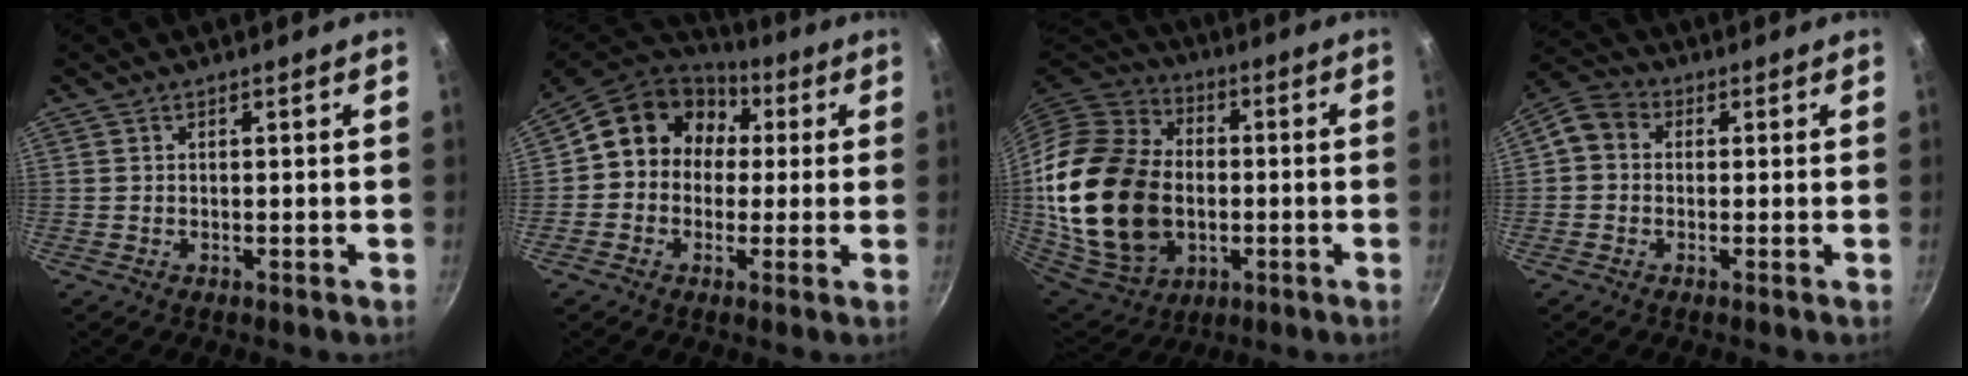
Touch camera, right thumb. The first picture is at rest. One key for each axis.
{"total": 13.7, "fx": 2.0, "fy": 11.9, "fz": 6.5, "tx": -0.074, "ty": 0.033, "tz": 0.010}
{"total": 27.7, "fx": -1.7, "fy": 19.9, "fz": 19.2, "tx": -0.373, "ty": 0.018, "tz": -0.015}
{"total": 5.4, "fx": 0.2, "fy": 4.6, "fz": 2.9, "tx": -0.047, "ty": 0.016, "tz": -0.017}